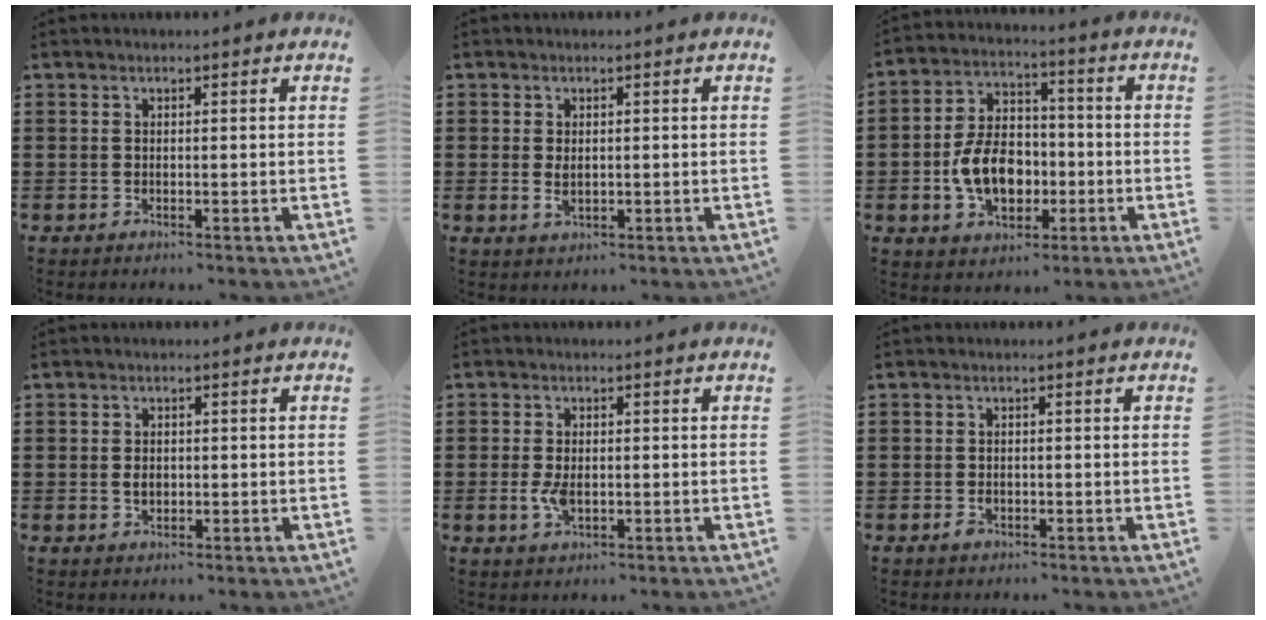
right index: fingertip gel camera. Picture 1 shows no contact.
{"total": 1.9, "force": [0.1, 0.9, 1.7], "torque": [-0.034, 0.000, 0.002]}
{"total": 9.8, "force": [-2.1, 6.8, 6.7], "torque": [-0.132, 0.006, -0.041]}
{"total": 1.7, "force": [-0.1, 1.1, 1.3], "torque": [-0.026, 0.004, -0.003]}
{"total": 3.4, "force": [-0.5, 1.7, 3.0], "torque": [-0.070, -0.006, -0.010]}
{"total": 1.1, "force": [-0.6, 0.6, 0.7], "torque": [-0.016, -0.005, -0.010]}